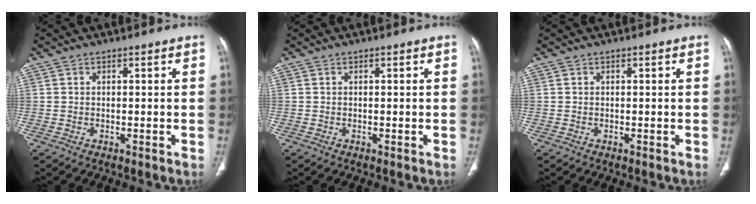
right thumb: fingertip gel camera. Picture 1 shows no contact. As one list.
[{"total": 0.0}, {"total": 0.0}]